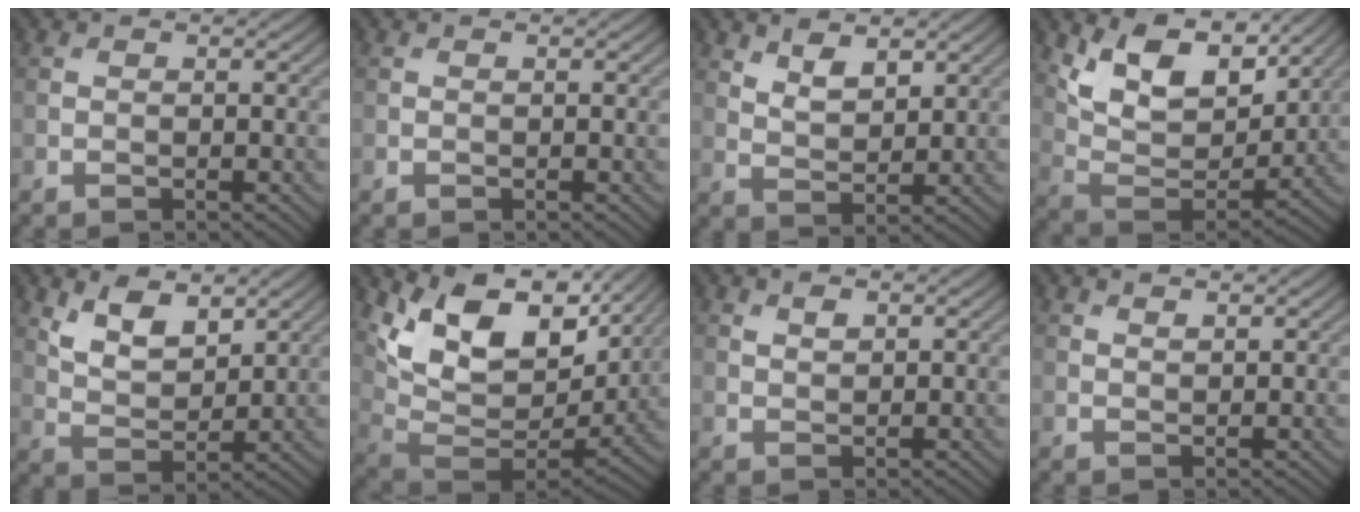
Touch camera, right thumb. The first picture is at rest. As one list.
[{"total": 0.0}, {"total": 4.1, "force": [2.8, 1.7, 2.4], "torque": [-0.050, -0.011, 0.057]}, {"total": 11.9, "force": [7.1, 6.0, 7.4], "torque": [-0.153, -0.007, 0.127]}, {"total": 6.6, "force": [3.9, 3.2, 4.2], "torque": [-0.089, -0.010, 0.076]}, {"total": 15.5, "force": [7.4, 8.8, 10.3], "torque": [-0.217, 0.005, 0.148]}, {"total": 1.3, "force": [0.9, 0.6, 0.8], "torque": [-0.017, -0.002, 0.018]}, {"total": 1.1, "force": [0.9, 0.2, 0.4], "torque": [-0.011, -0.002, 0.019]}]